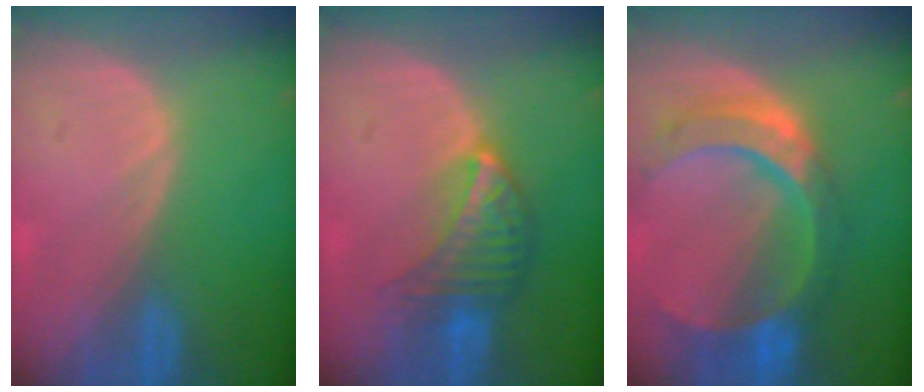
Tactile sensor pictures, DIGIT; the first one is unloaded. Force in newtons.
{"total": 7.1, "press": 6.4, "slide": 3.1}
{"total": 11.1, "press": 9.2, "slide": 6.1}